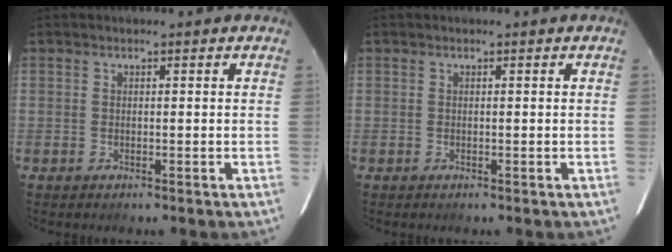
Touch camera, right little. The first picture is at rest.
{"total": 0.0}